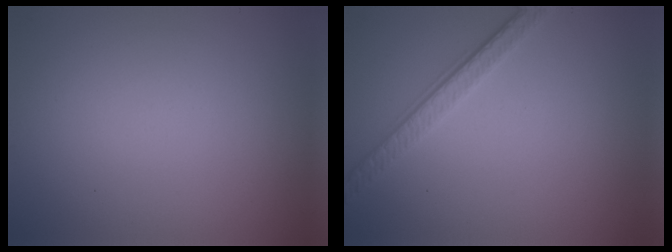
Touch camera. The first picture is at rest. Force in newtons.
{"total": 3.5, "press": 2.4, "slide": 2.5}